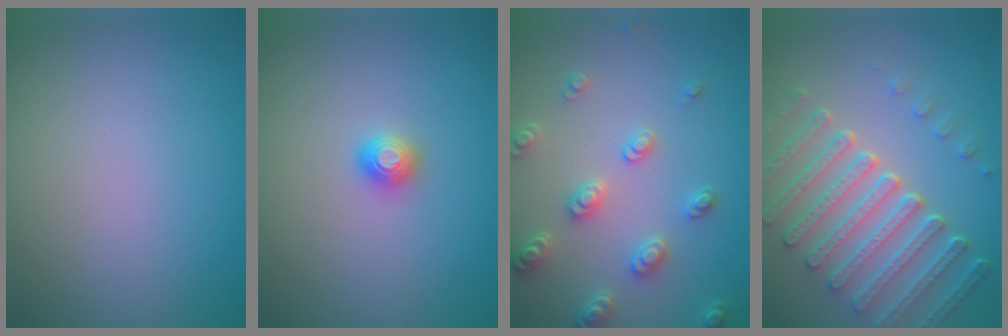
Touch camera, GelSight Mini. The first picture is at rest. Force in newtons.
{"total": 1.2, "press": 1.2, "slide": 0.3}
{"total": 3.6, "press": 3.2, "slide": 1.6}
{"total": 7.0, "press": 5.2, "slide": 4.7}